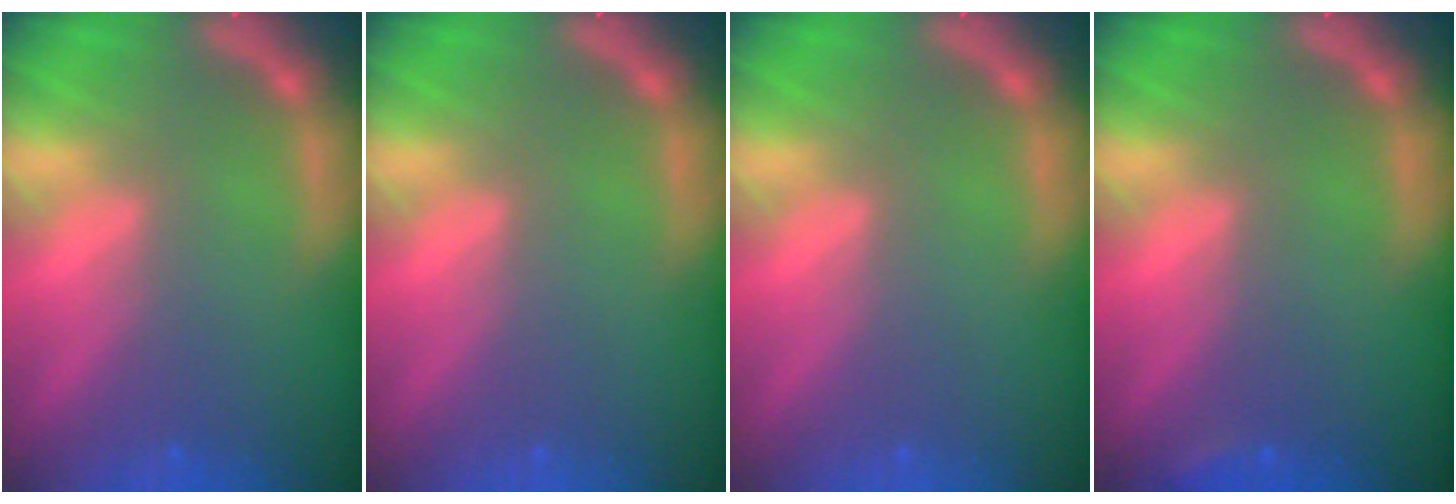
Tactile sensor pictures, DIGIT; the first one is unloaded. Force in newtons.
{"total": 0.0}
{"total": 0.0}
{"total": 0.9}